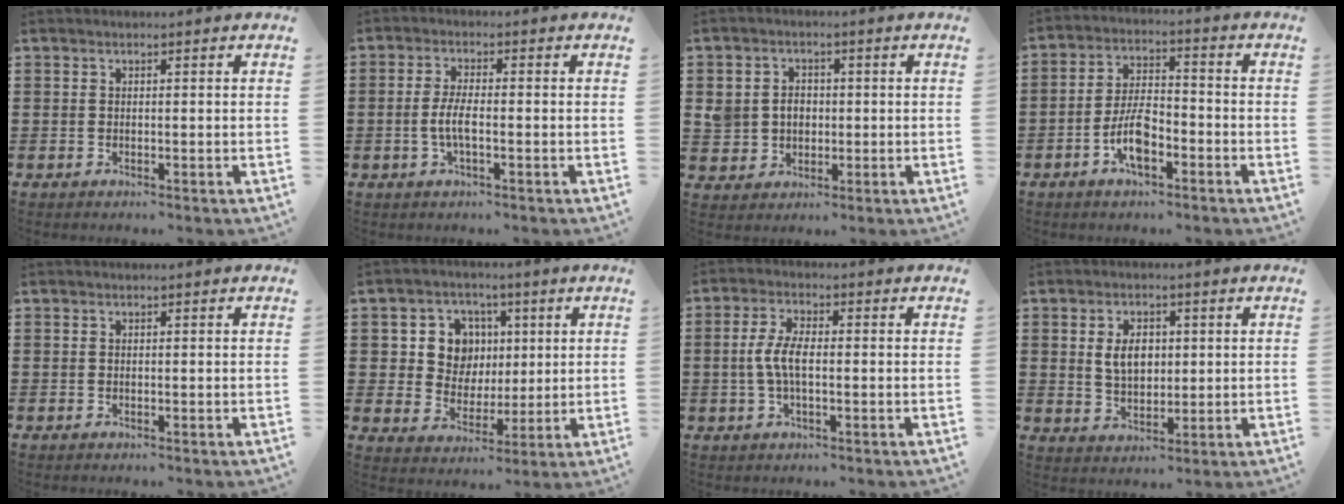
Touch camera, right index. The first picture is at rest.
{"total": 3.8, "force": [-0.9, 1.0, 3.6], "torque": [-0.084, -0.004, -0.024]}
{"total": 4.6, "force": [0.2, 4.4, 1.5], "torque": [-0.053, 0.014, 0.000]}
{"total": 7.2, "force": [-3.1, 3.0, 5.7], "torque": [-0.126, 0.003, -0.064]}
{"total": 0.0}
{"total": 8.3, "force": [2.0, 7.4, 3.1], "torque": [-0.080, 0.016, 0.037]}
{"total": 5.0, "force": [-0.5, 1.8, 4.6], "torque": [-0.112, -0.005, -0.019]}
{"total": 5.0, "force": [0.9, 3.2, 3.7], "torque": [-0.072, 0.010, 0.012]}